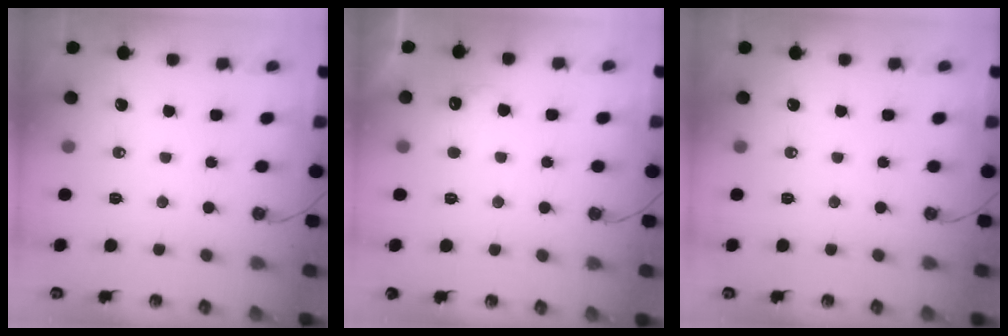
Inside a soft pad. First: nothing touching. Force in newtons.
{"total": 5.0, "press": 4.8, "slide": 1.1}
{"total": 0.0}